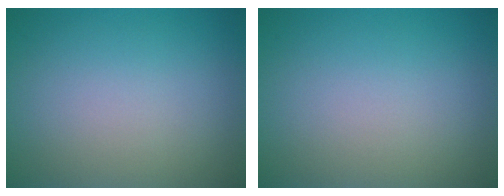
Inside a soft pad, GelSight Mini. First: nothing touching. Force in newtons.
{"total": 0.0}